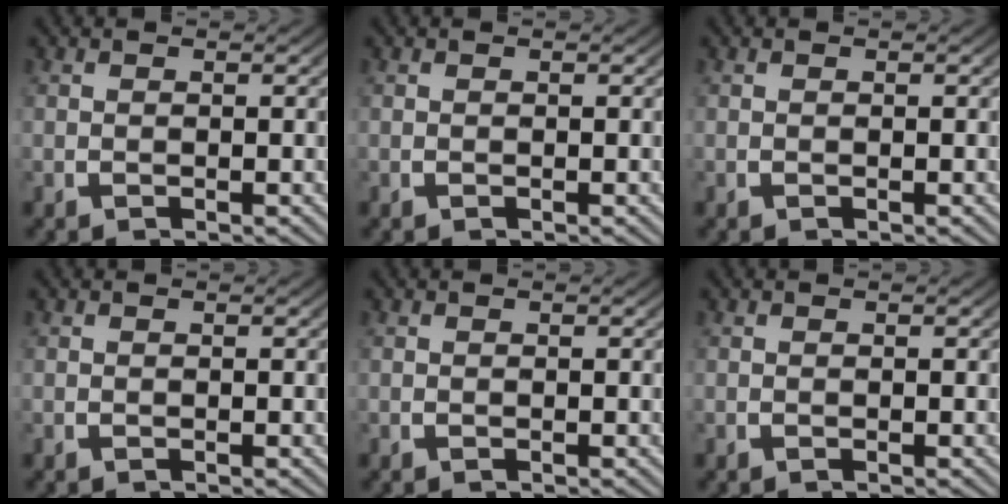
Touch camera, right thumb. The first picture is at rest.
{"total": 0.0}
{"total": 0.0}
{"total": 0.0}
{"total": 0.0}
{"total": 0.0}